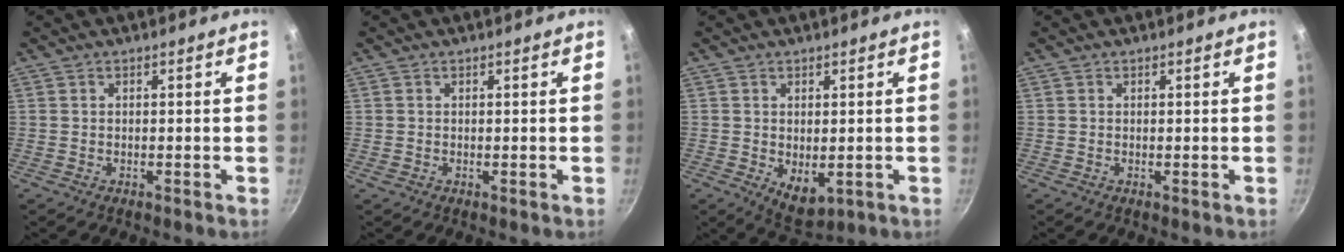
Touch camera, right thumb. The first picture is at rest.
{"total": 0.0}
{"total": 5.5, "force": [-0.3, 3.3, 4.5], "torque": [-0.054, -0.014, 0.008]}
{"total": 0.0}